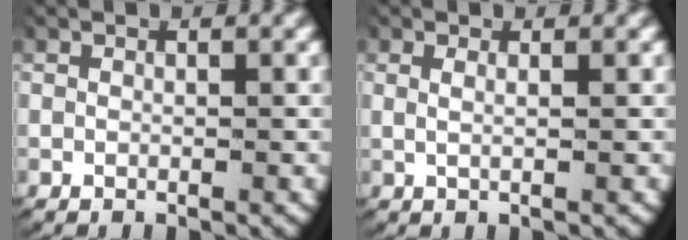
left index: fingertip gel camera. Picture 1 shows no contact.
{"total": 1.2, "force": [0.4, 0.1, 1.1], "torque": [-0.027, -0.007, 0.009]}